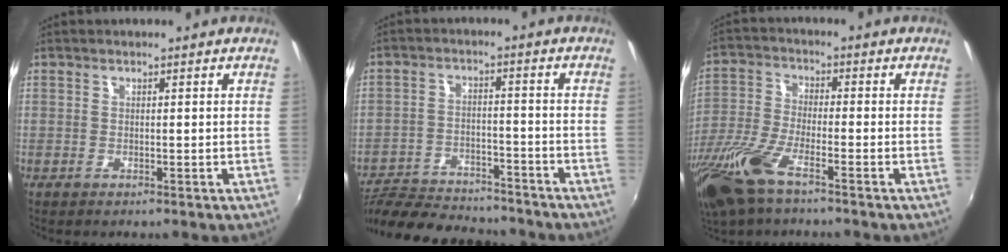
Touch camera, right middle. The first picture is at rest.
{"total": 17.7, "force": [-15.6, 5.0, 6.6], "torque": [-0.148, -0.006, -0.236]}
{"total": 13.3, "force": [-8.5, 3.6, 9.5], "torque": [-0.219, -0.033, -0.173]}